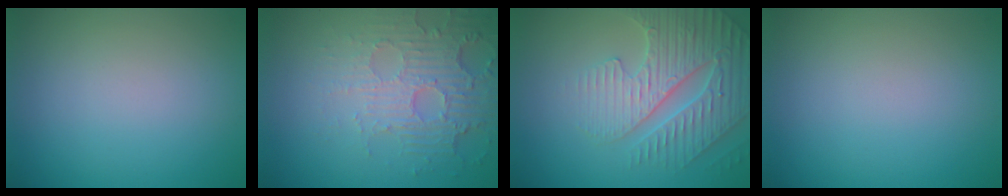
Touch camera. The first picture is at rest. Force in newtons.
{"total": 5.5, "press": 3.5, "slide": 4.2}
{"total": 4.7, "press": 4.6, "slide": 1.1}
{"total": 0.0}